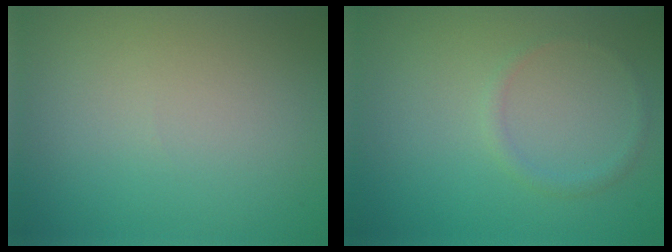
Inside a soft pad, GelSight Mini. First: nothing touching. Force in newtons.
{"total": 0.9, "press": 0.9, "slide": 0.1}